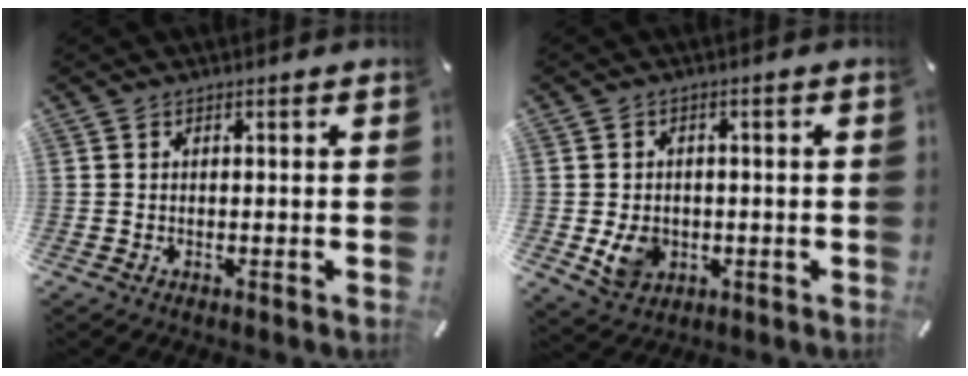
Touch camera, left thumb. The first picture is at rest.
{"total": 6.6, "force": [-0.9, 5.6, 3.3], "torque": [-0.054, -0.001, -0.017]}